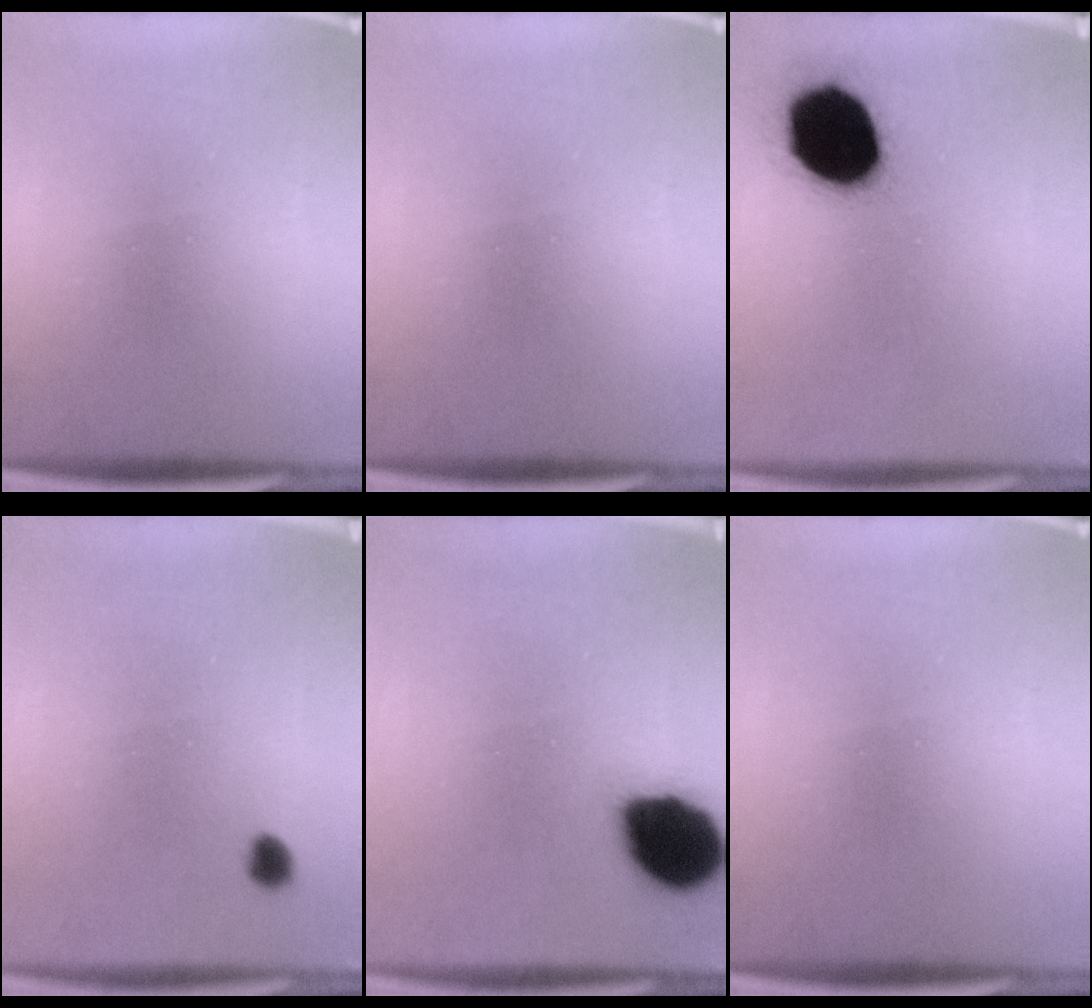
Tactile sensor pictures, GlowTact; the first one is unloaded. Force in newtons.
{"total": 0.0}
{"total": 19.1}
{"total": 1.8}
{"total": 16.2}
{"total": 0.0}